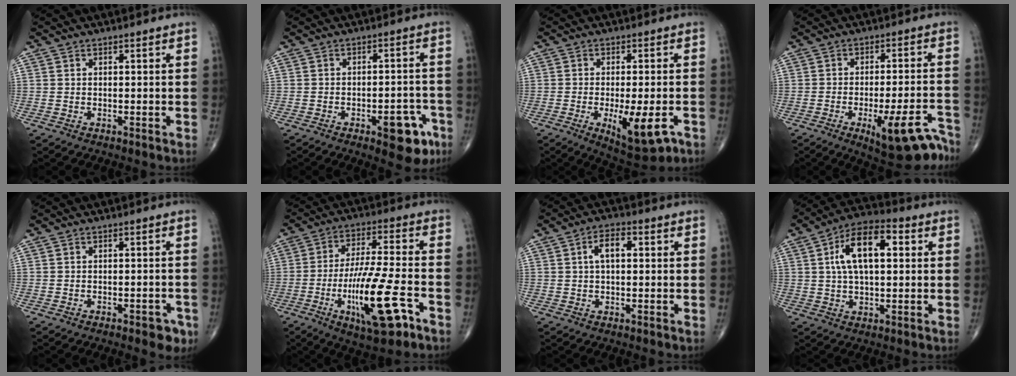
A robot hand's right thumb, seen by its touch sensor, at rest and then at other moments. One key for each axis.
{"total": 9.1, "fx": -4.5, "fy": 3.9, "fz": 6.9, "tx": -0.060, "ty": 0.028, "tz": -0.052}
{"total": 11.1, "fx": -4.0, "fy": 3.7, "fz": 9.7, "tx": -0.145, "ty": -0.006, "tz": -0.051}
{"total": 13.9, "fx": -9.0, "fy": 4.0, "fz": 9.9, "tx": -0.097, "ty": 0.068, "tz": -0.122}
{"total": 4.0, "fx": -2.3, "fy": 1.8, "fz": 2.8, "tx": -0.023, "ty": 0.011, "tz": -0.027}
{"total": 17.3, "fx": -6.9, "fy": 4.3, "fz": 15.2, "tx": -0.286, "ty": 0.019, "tz": -0.108}
{"total": 5.1, "fx": 0.9, "fy": 2.7, "fz": 4.3, "tx": -0.074, "ty": 0.014, "tz": 0.011}
{"total": 13.1, "fx": 2.8, "fy": 6.4, "fz": 11.0, "tx": -0.188, "ty": 0.021, "tz": 0.042}